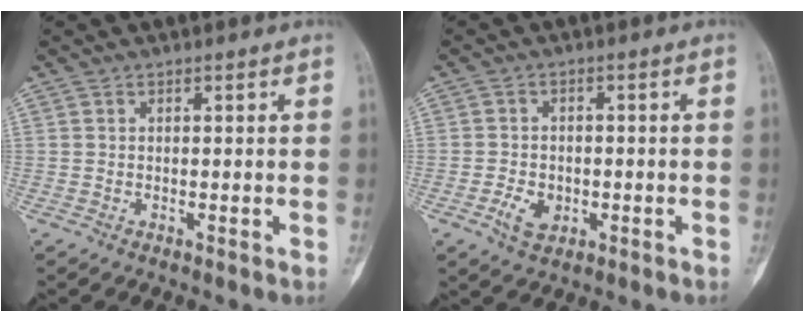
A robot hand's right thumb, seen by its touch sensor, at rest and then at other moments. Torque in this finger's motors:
{"motor_torque": [-0.47, 0.03, -0.10, 0.22, 0.15]}